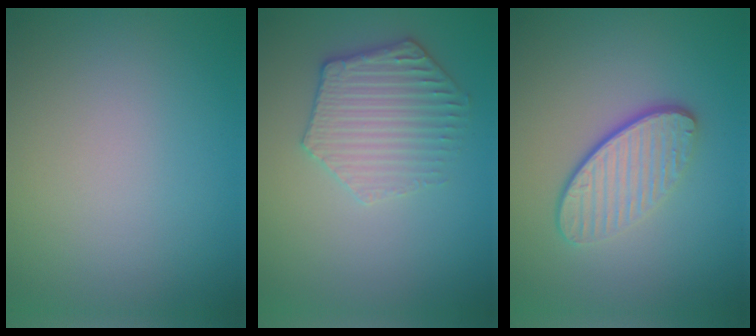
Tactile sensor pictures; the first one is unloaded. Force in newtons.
{"total": 3.5, "press": 3.4, "slide": 0.4}
{"total": 4.2, "press": 3.1, "slide": 2.8}